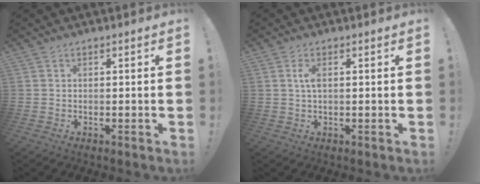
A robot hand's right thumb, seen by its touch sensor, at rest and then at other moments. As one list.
[{"total": 2.7, "force": [0.5, 1.0, 2.5], "torque": [-0.044, 0.002, 0.005]}]